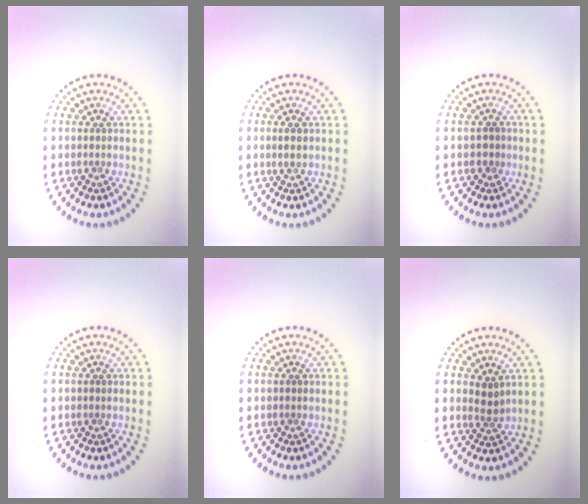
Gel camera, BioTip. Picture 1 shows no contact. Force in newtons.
{"total": 1.3, "press": 1.2, "slide": 0.3}
{"total": 1.0, "press": 0.9, "slide": 0.3}
{"total": 0.0}
{"total": 0.0}
{"total": 1.4, "press": 1.1, "slide": 0.9}